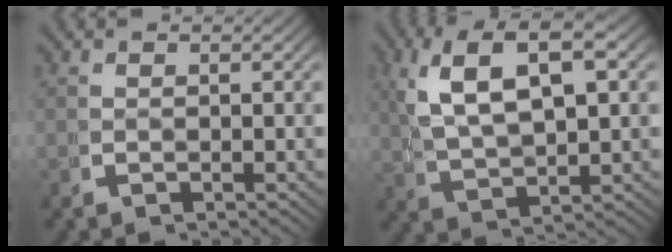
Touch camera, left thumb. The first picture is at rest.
{"total": 8.1, "force": [3.4, 3.8, 6.3], "torque": [-0.128, 0.005, 0.072]}